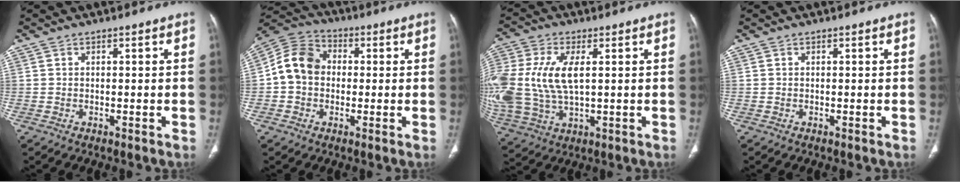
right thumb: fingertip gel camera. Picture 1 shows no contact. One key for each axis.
{"total": 10.1, "fx": 0.1, "fy": 8.4, "fz": 5.7, "tx": -0.094, "ty": 0.031, "tz": -0.011}
{"total": 20.4, "fx": 2.3, "fy": 11.7, "fz": 16.6, "tx": -0.417, "ty": -0.001, "tz": 0.050}
{"total": 0.0}